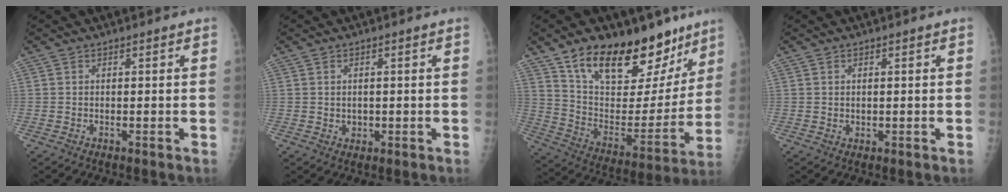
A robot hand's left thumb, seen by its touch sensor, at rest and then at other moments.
{"total": 1.4, "force": [0.1, 1.3, 0.6], "torque": [-0.008, -0.001, 0.006]}
{"total": 26.3, "force": [17.7, 12.8, 14.7], "torque": [-0.176, -0.072, 0.288]}
{"total": 0.7, "force": [0.3, 0.6, 0.3], "torque": [-0.001, -0.002, 0.004]}